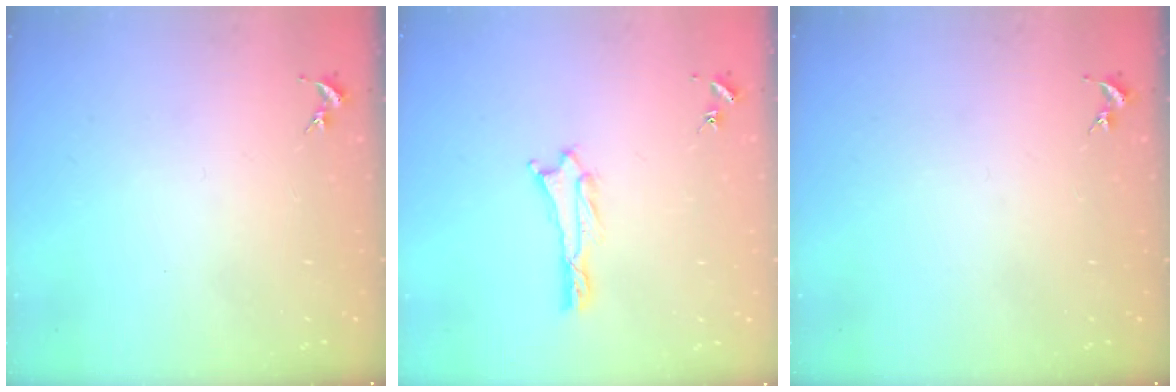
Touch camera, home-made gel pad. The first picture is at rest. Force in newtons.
{"total": 1.0, "press": 1.0, "slide": 0.2}
{"total": 0.0}